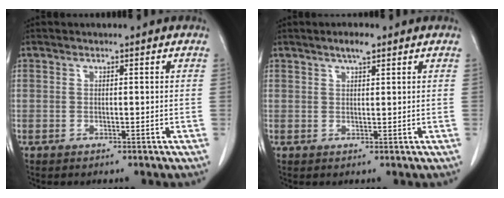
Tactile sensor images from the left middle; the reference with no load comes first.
{"total": 2.3, "force": [1.6, 0.5, 1.6], "torque": [-0.032, 0.003, 0.027]}